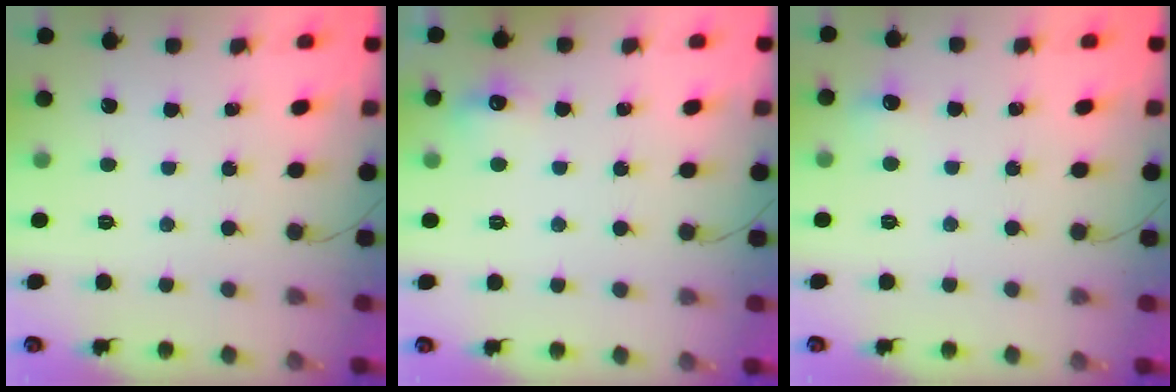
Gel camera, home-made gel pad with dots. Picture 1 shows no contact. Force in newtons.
{"total": 6.3, "press": 6.1, "slide": 1.5}
{"total": 5.2, "press": 5.1, "slide": 1.1}